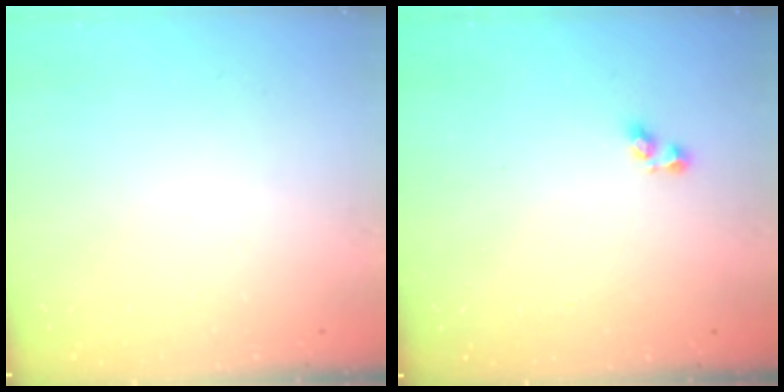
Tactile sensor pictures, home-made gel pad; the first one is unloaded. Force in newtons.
{"total": 2.9, "press": 2.8, "slide": 0.6}